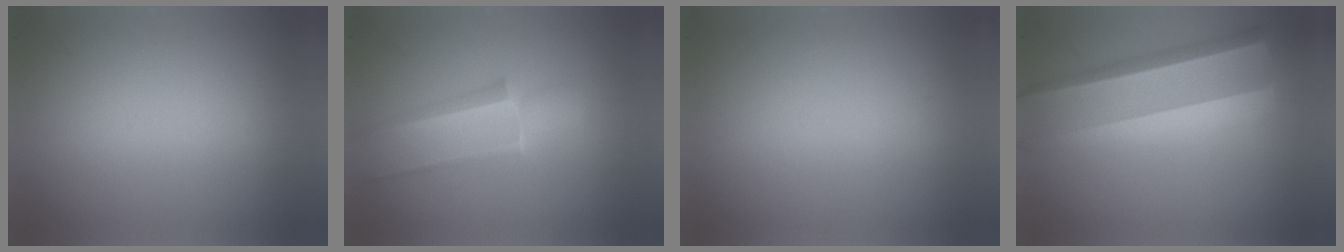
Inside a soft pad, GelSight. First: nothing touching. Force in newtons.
{"total": 2.2}
{"total": 0.0}
{"total": 6.4}